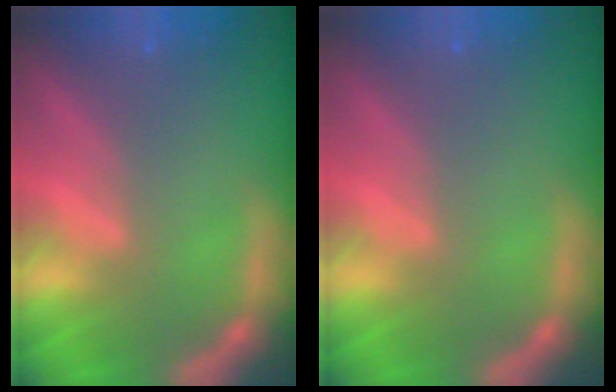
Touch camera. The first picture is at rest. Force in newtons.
{"total": 0.0}